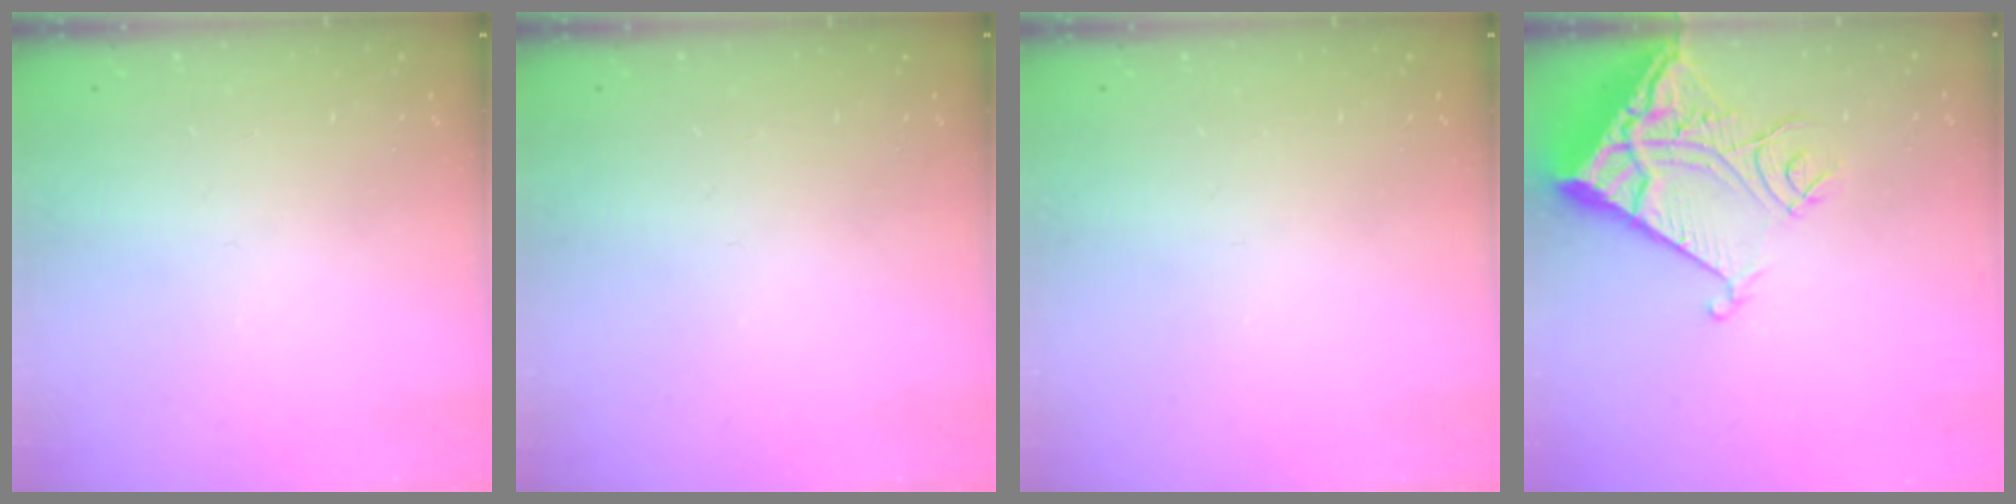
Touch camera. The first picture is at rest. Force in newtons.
{"total": 0.0}
{"total": 0.0}
{"total": 12.8, "press": 12.7, "slide": 1.7}